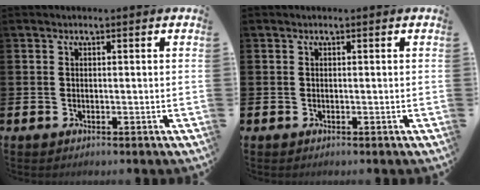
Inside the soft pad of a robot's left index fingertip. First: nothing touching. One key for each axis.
{"total": 0.0}